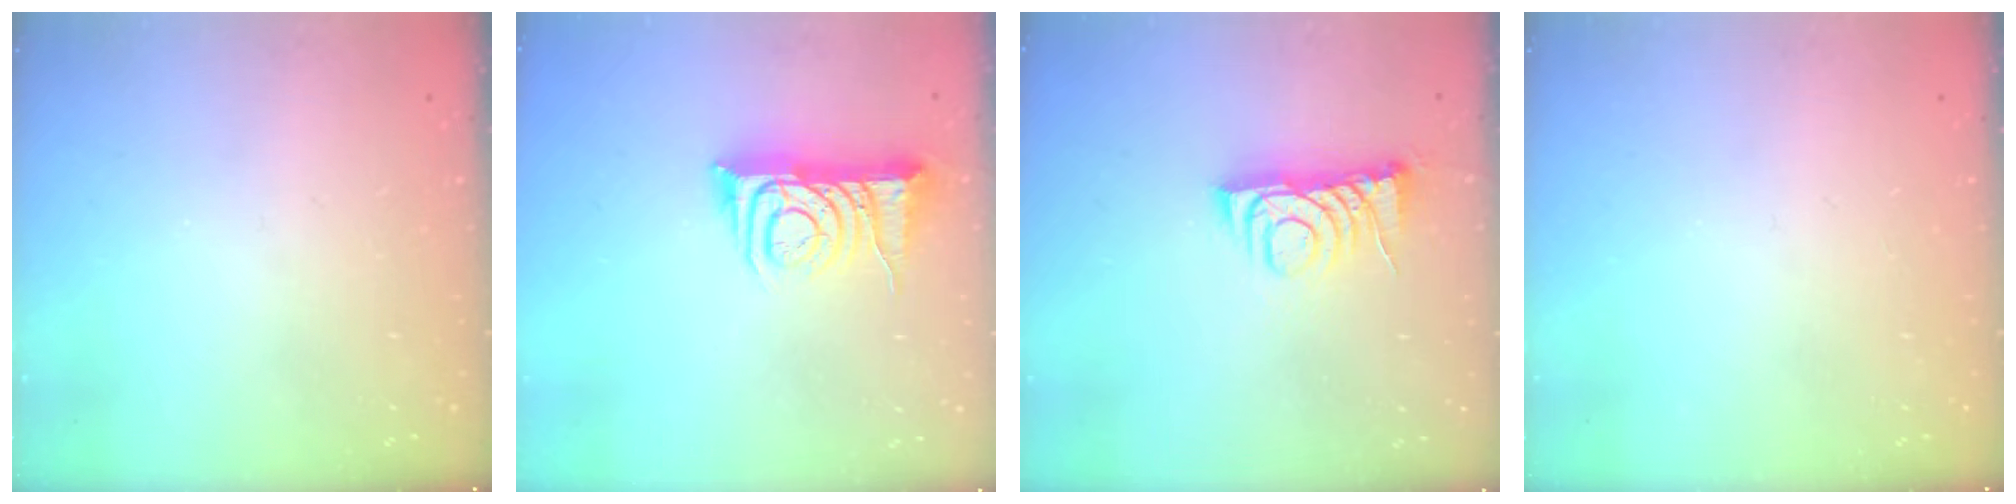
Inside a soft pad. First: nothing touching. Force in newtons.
{"total": 9.0, "press": 9.0, "slide": 1.2}
{"total": 7.5, "press": 7.5, "slide": 0.8}
{"total": 0.0}